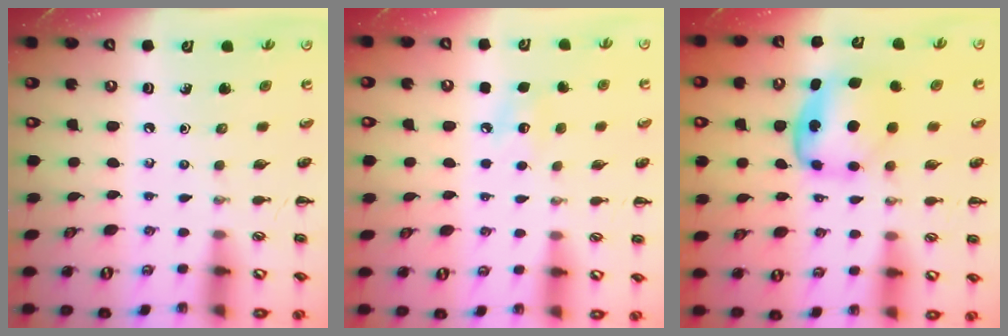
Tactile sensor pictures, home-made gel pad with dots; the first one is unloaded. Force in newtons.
{"total": 6.9, "press": 6.7, "slide": 1.7}
{"total": 6.3, "press": 6.3, "slide": 0.3}